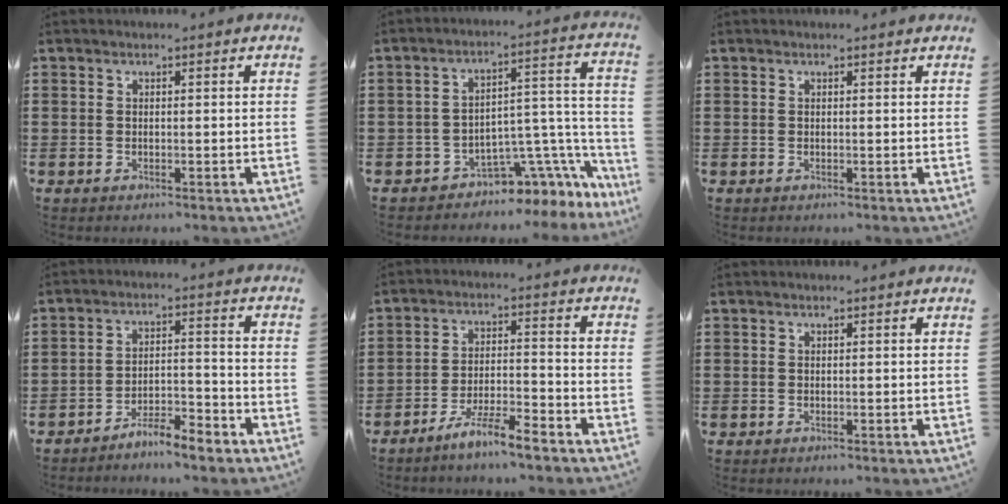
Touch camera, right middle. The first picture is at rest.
{"total": 5.7, "force": [-4.7, 2.5, 2.2], "torque": [-0.035, -0.013, -0.086]}
{"total": 0.0}
{"total": 5.0, "force": [-4.9, 0.2, 1.2], "torque": [-0.023, 0.007, -0.096]}
{"total": 6.0, "force": [-5.2, 0.1, 3.0], "torque": [-0.065, -0.007, -0.099]}
{"total": 0.0}